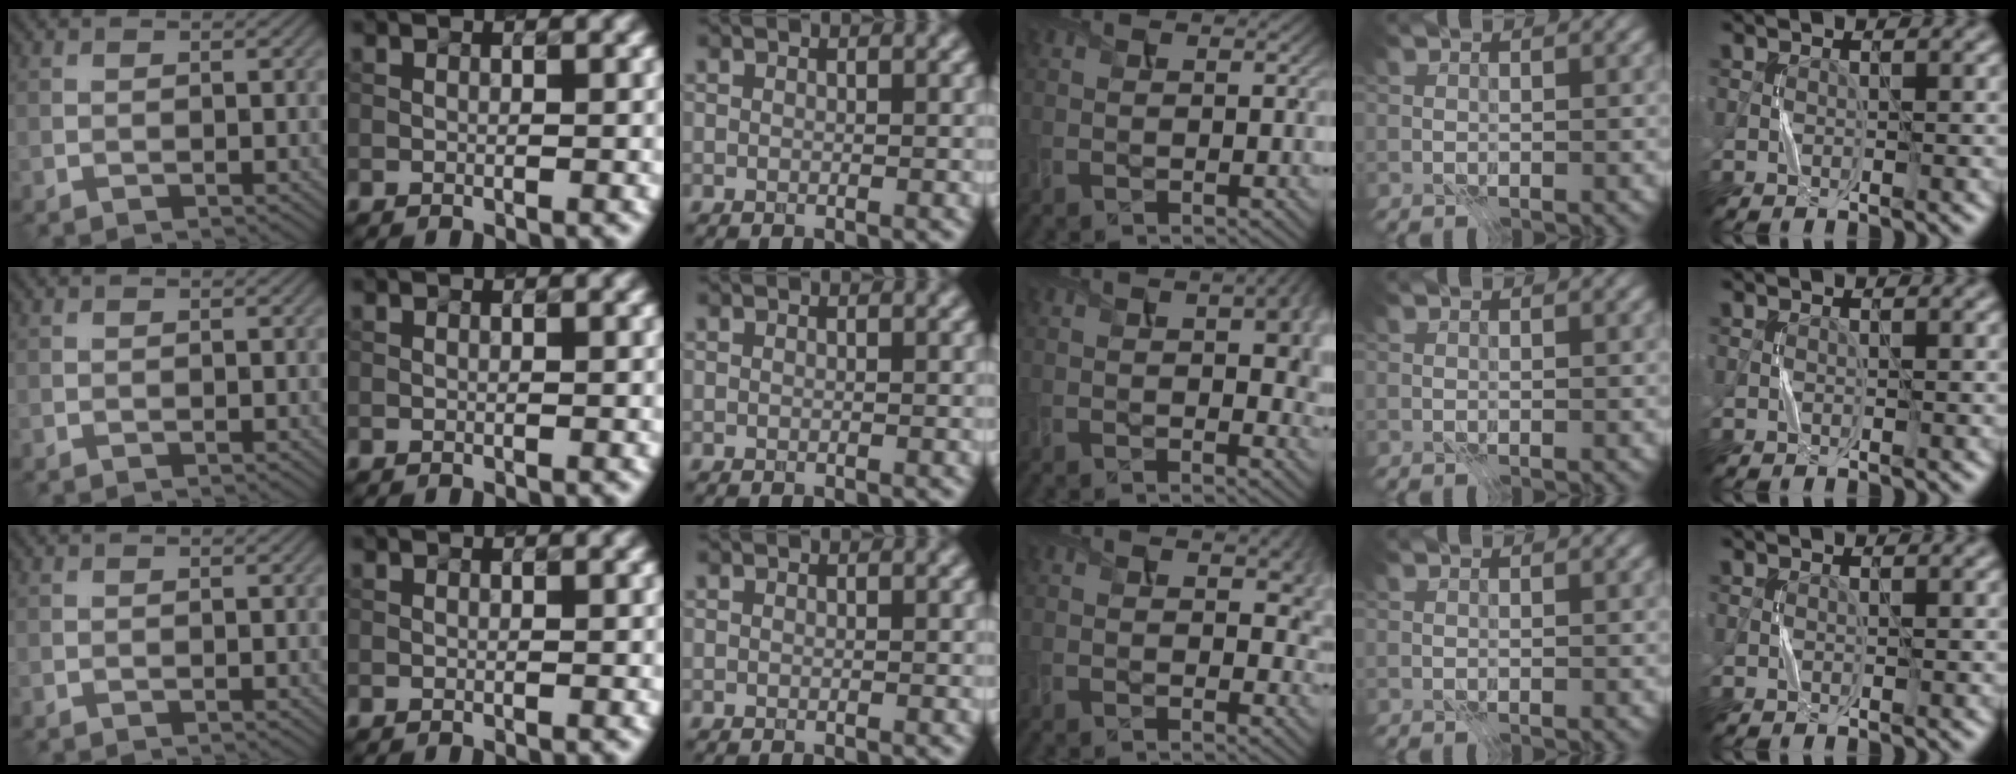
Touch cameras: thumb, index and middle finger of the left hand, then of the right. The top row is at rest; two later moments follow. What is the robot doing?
{"motion": "press", "object": "syringe"}